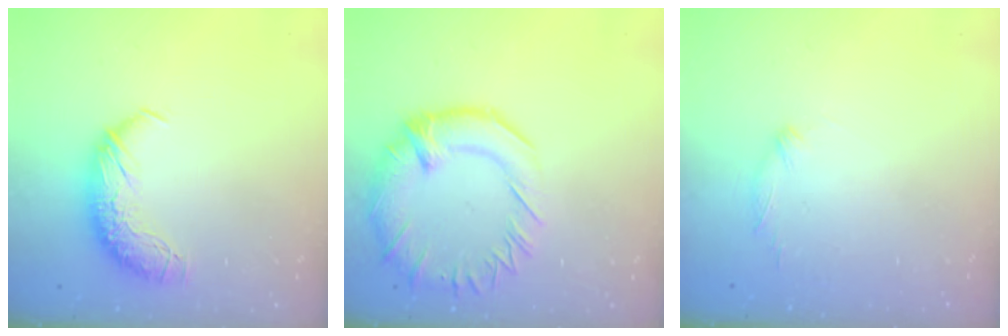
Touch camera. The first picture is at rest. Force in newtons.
{"total": 6.7, "press": 6.2, "slide": 2.6}
{"total": 7.5, "press": 7.4, "slide": 0.7}